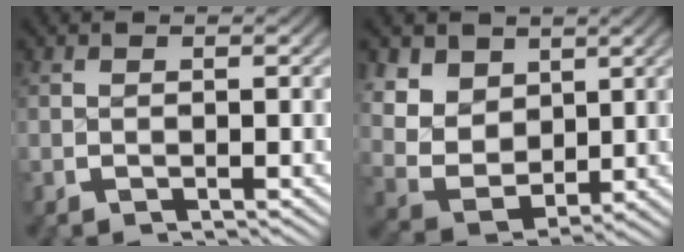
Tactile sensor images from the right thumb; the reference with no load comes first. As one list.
[{"total": 10.9, "force": [0.9, 9.0, 6.1], "torque": [-0.159, -0.049, 0.026]}]